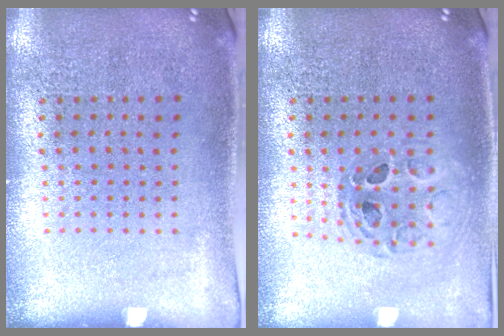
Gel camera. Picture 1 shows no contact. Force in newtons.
{"total": 0.7, "press": 0.7, "slide": 0.2}